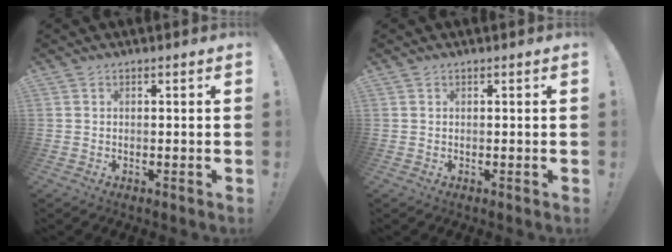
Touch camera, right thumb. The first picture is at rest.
{"total": 0.0}